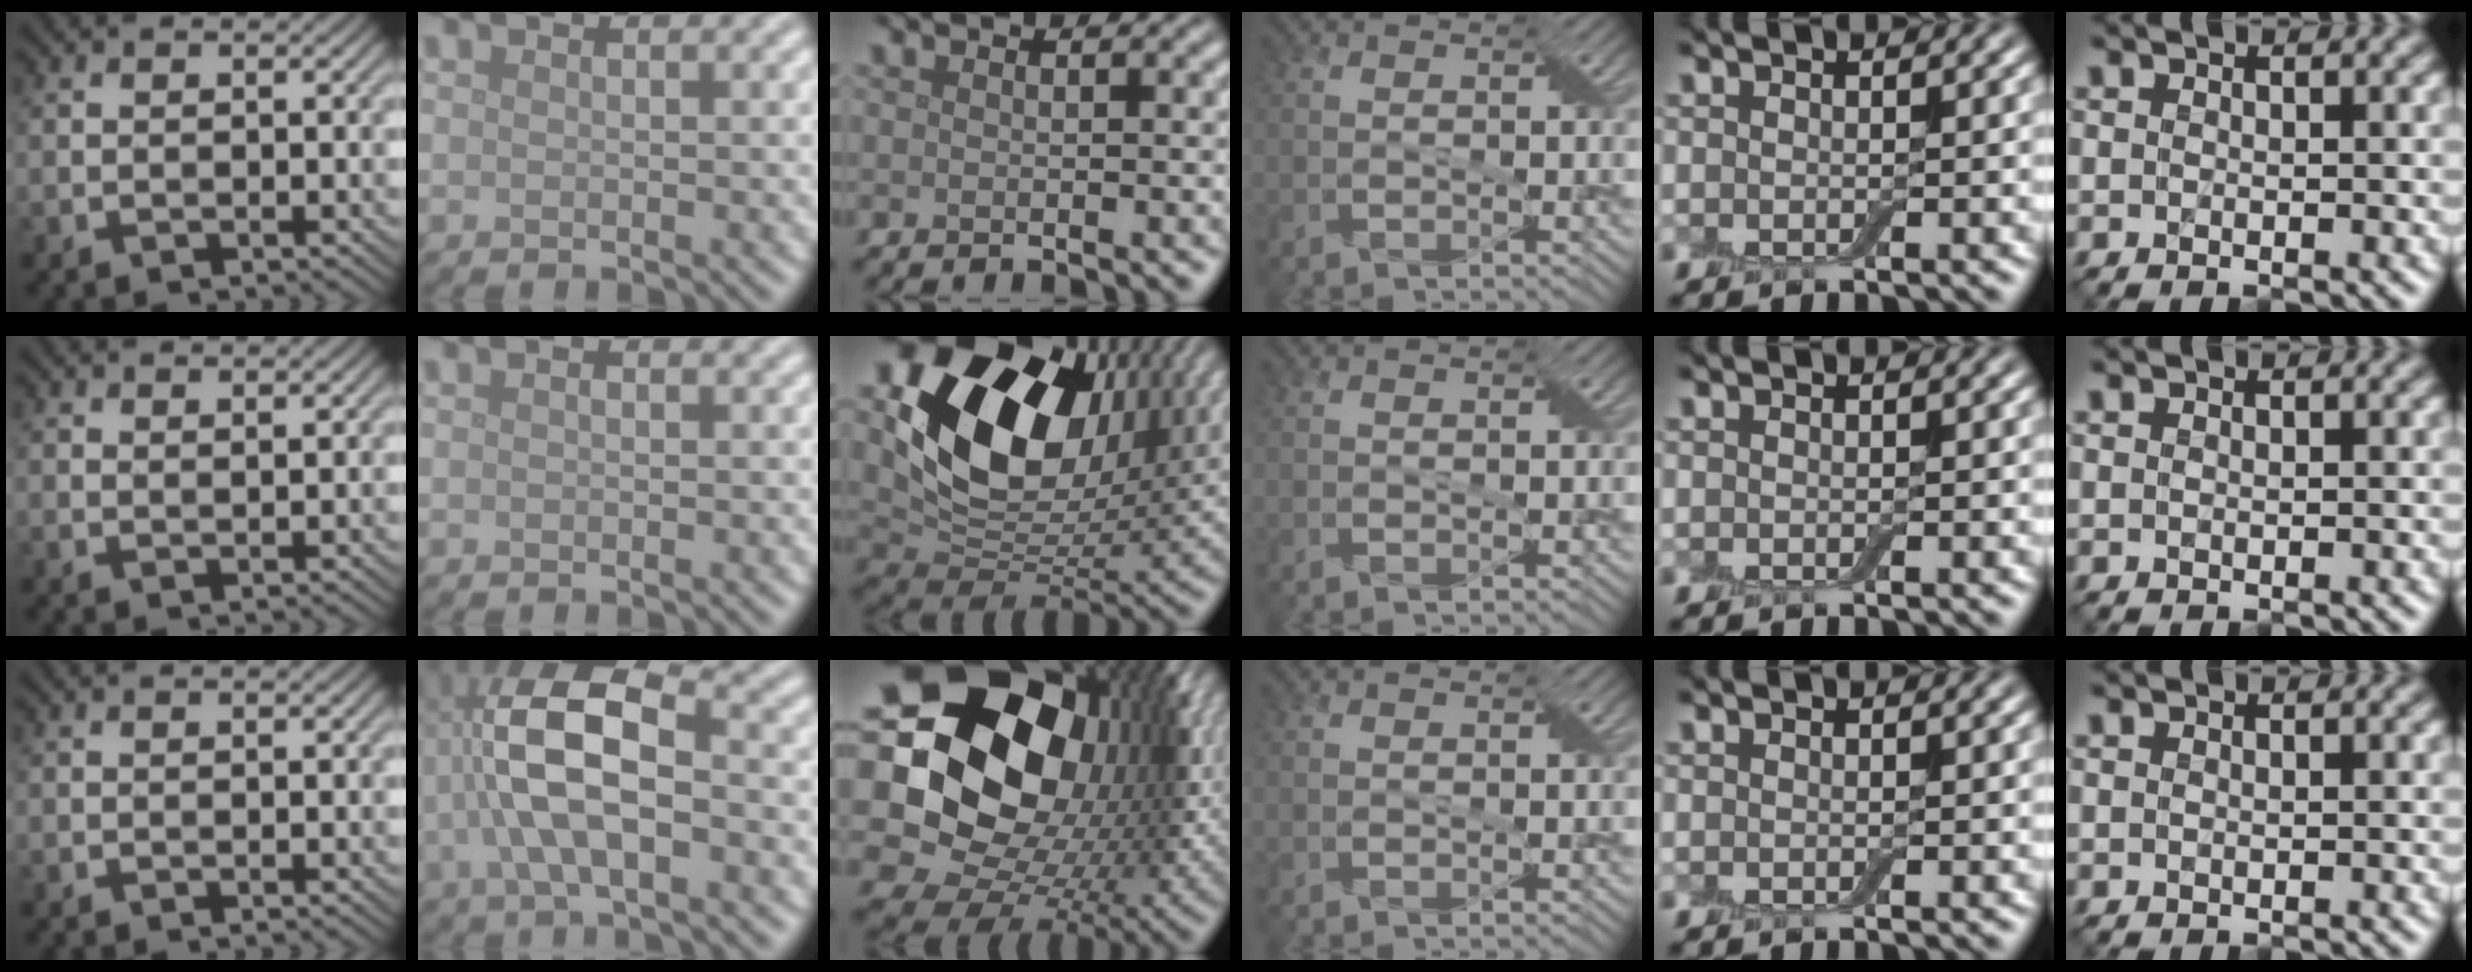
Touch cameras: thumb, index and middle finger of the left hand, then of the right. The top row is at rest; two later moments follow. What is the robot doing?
{"motion": "wrap", "object": "cling film"}